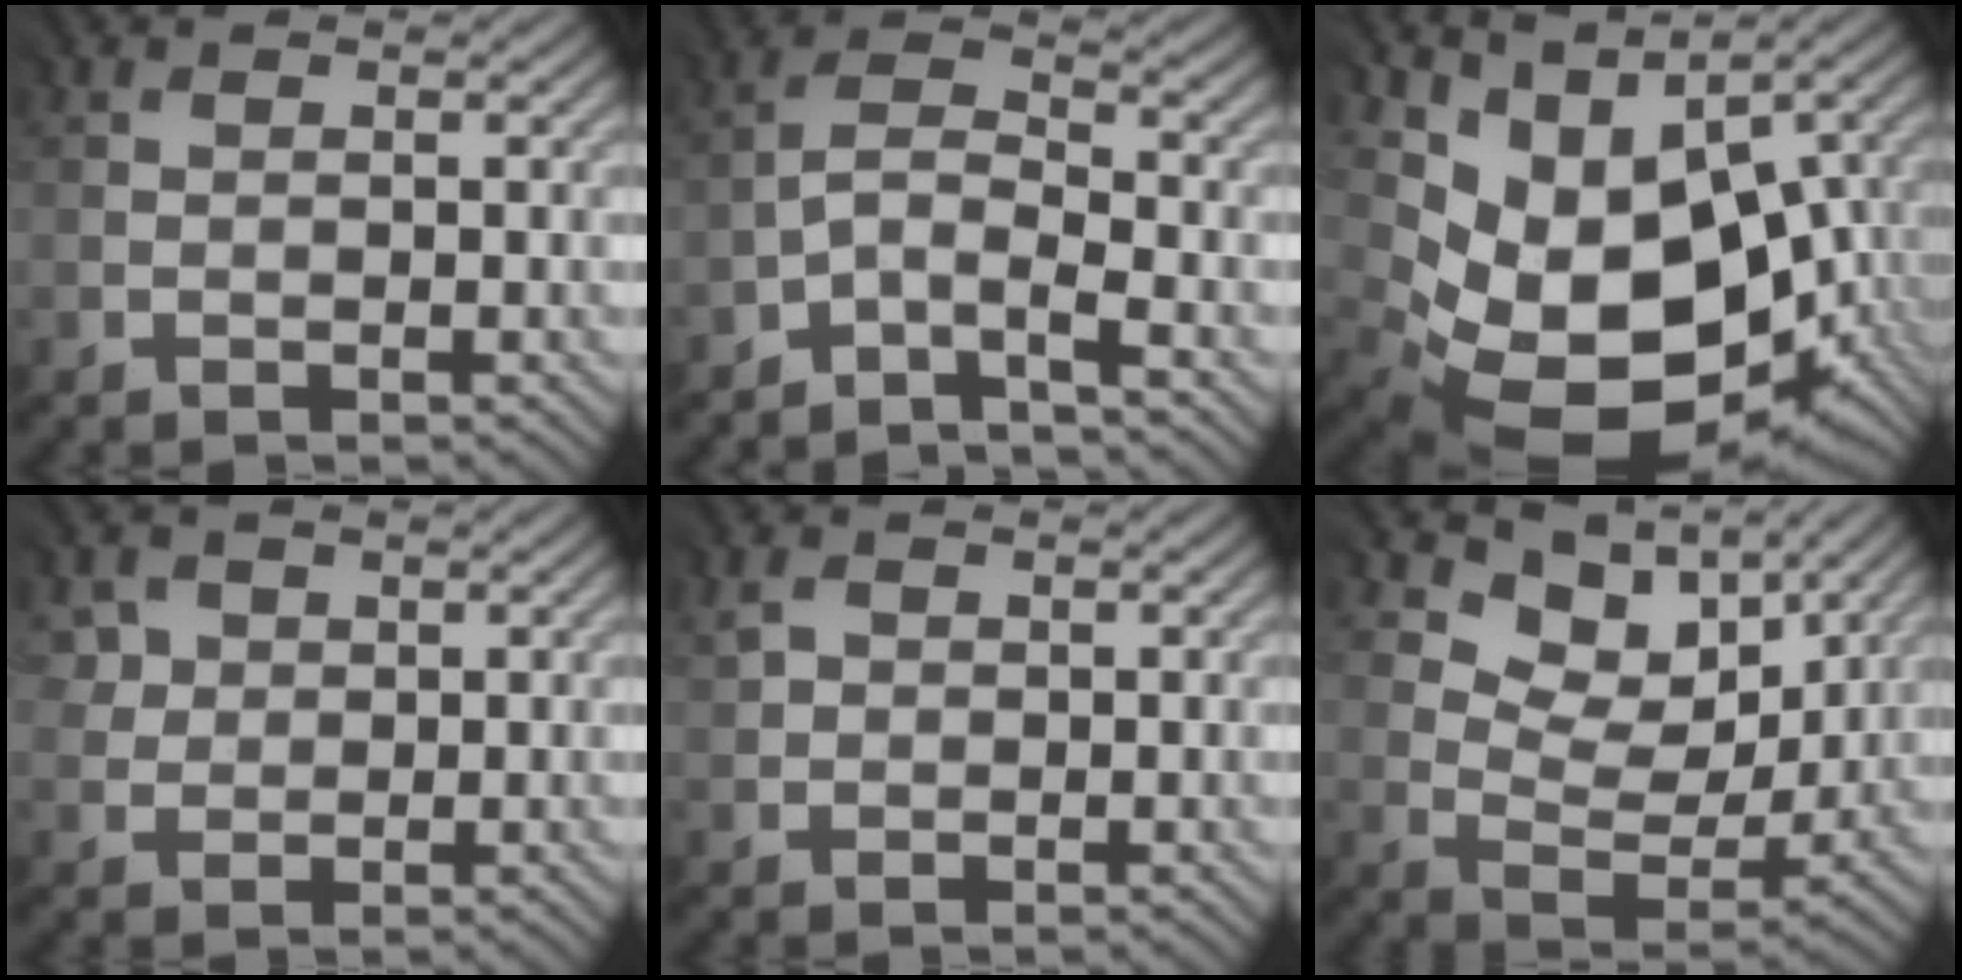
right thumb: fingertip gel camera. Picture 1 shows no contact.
{"total": 4.9, "force": [-3.8, 1.1, 2.9], "torque": [-0.053, 0.005, -0.084]}
{"total": 13.4, "force": [0.2, 9.3, 9.6], "torque": [-0.160, -0.035, 0.053]}
{"total": 2.5, "force": [1.1, 2.3, 0.0], "torque": [-0.006, -0.001, 0.019]}
{"total": 1.8, "force": [0.9, 1.5, 0.6], "torque": [-0.013, 0.001, 0.014]}
{"total": 7.6, "force": [4.9, 4.6, 3.6], "torque": [-0.068, -0.015, 0.084]}